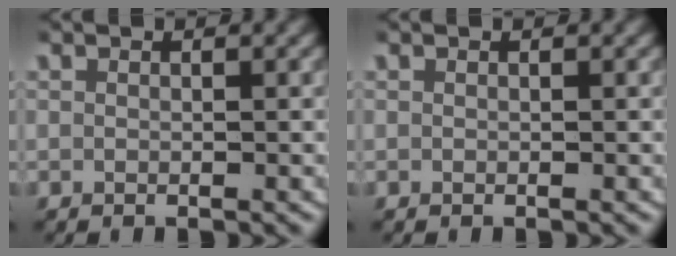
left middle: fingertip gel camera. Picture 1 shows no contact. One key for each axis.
{"total": 0.0}